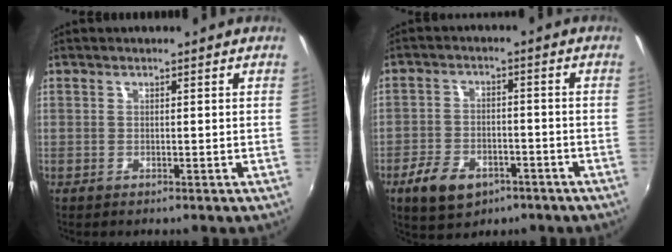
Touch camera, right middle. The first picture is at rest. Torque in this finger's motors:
{"motor_torque": [0.18, -0.40, 0.08, 0.02]}